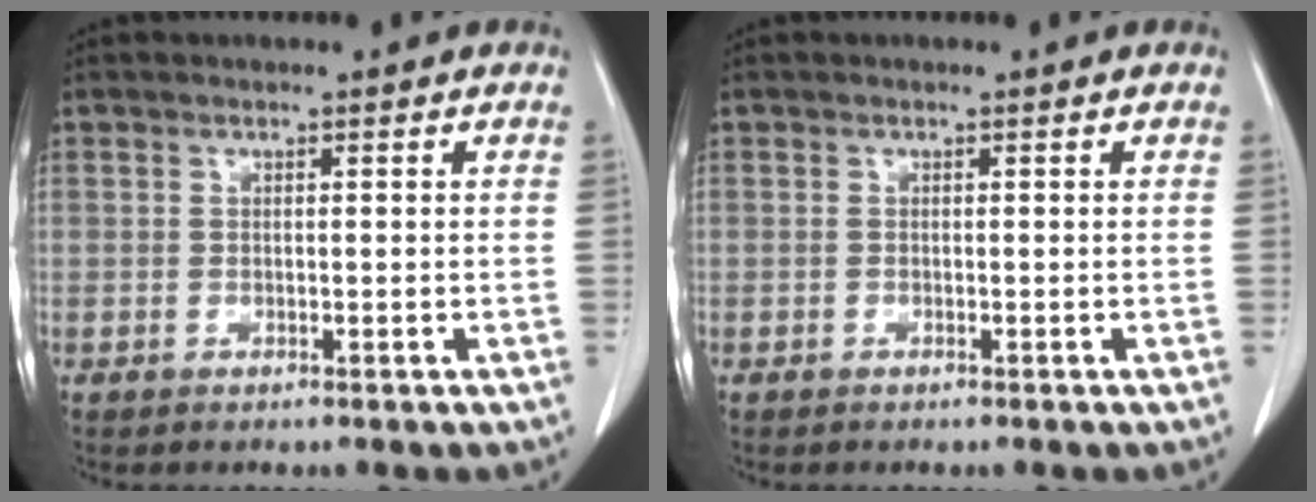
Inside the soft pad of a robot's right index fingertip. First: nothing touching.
{"total": 0.0}